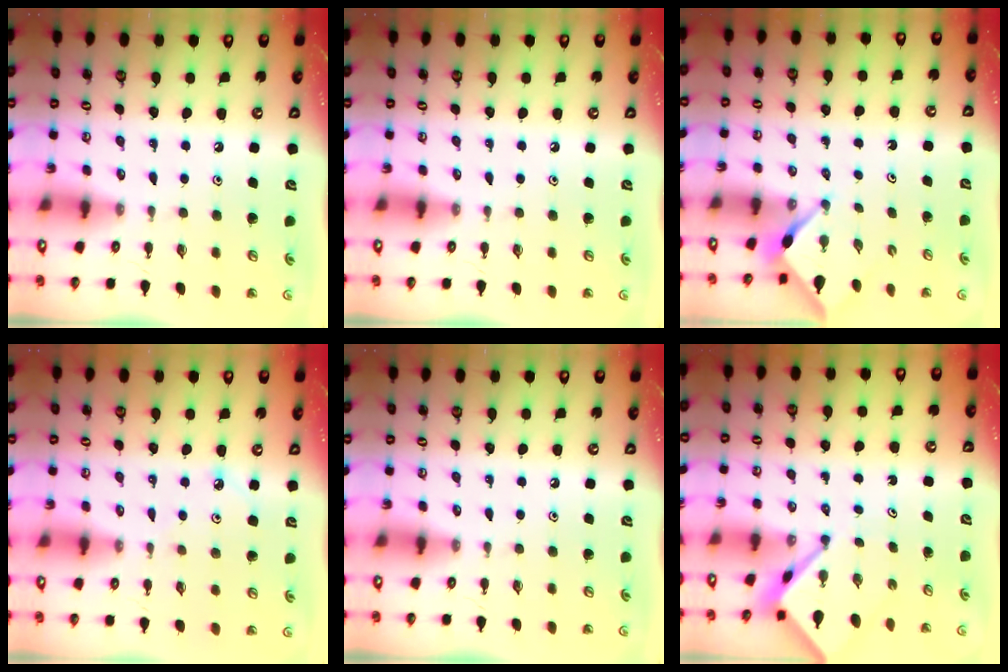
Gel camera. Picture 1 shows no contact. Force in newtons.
{"total": 0.0}
{"total": 2.9, "press": 2.9, "slide": 0.4}
{"total": 4.8, "press": 4.7, "slide": 0.6}
{"total": 0.0}
{"total": 3.9, "press": 3.9, "slide": 0.5}